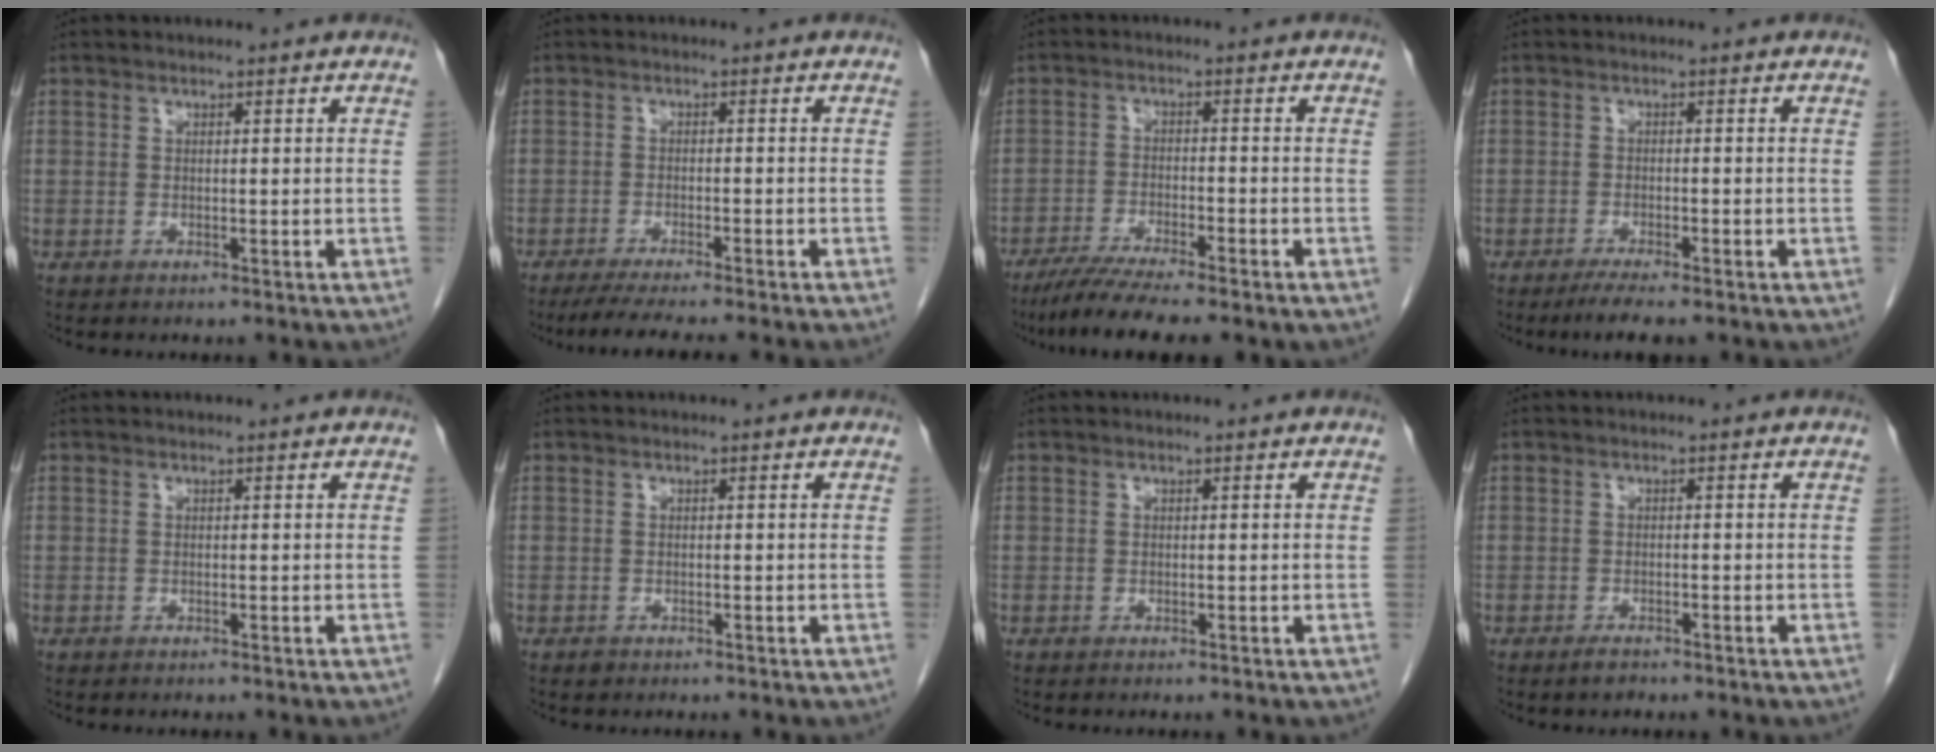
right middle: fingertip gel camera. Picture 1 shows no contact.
{"total": 8.1, "force": [-6.8, -0.9, 4.2], "torque": [-0.047, -0.022, -0.104]}
{"total": 7.7, "force": [-6.1, -0.1, 4.7], "torque": [-0.077, -0.021, -0.101]}
{"total": 4.5, "force": [-3.5, 0.3, 2.8], "torque": [-0.047, -0.011, -0.054]}
{"total": 0.0}
{"total": 0.6, "force": [-0.4, 0.4, 0.1], "torque": [-0.004, 0.001, -0.007]}
{"total": 0.0}
{"total": 1.4, "force": [-1.2, 0.3, 0.7], "torque": [-0.021, -0.004, -0.018]}